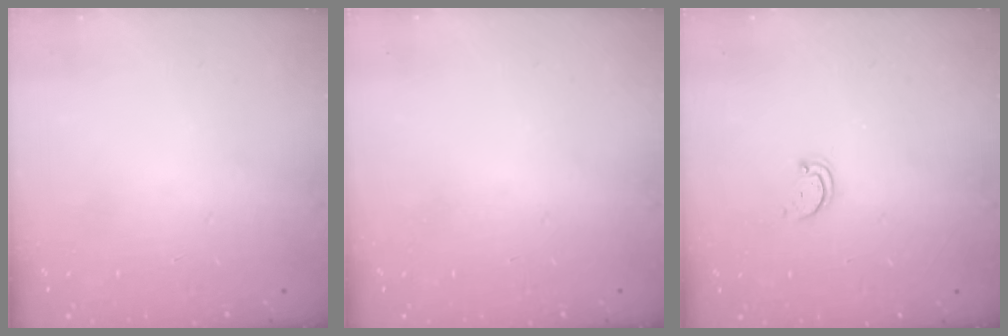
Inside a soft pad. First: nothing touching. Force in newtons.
{"total": 0.0}
{"total": 2.8, "press": 2.7, "slide": 0.3}